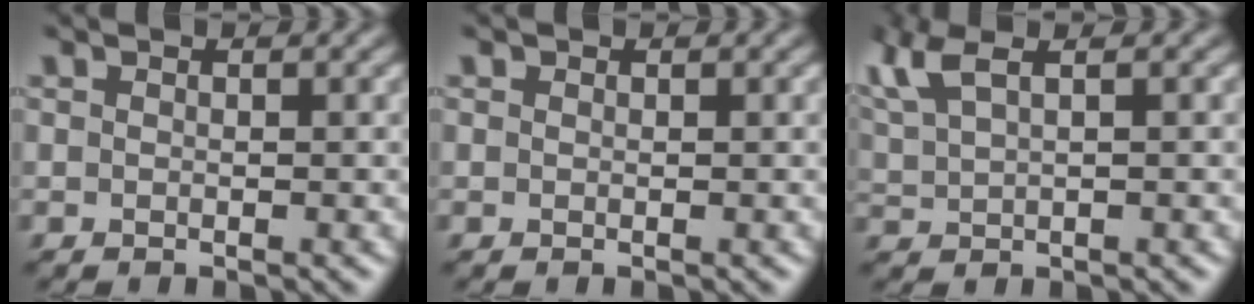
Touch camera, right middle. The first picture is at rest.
{"total": 0.0}
{"total": 5.1, "force": [3.0, 2.1, 3.6], "torque": [-0.093, 0.022, 0.048]}